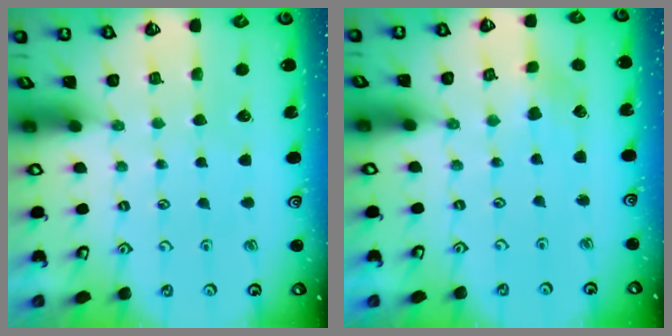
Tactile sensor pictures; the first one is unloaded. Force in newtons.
{"total": 2.1, "press": 2.1, "slide": 0.3}